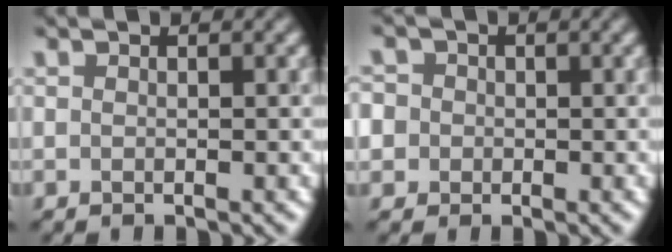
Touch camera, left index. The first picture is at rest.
{"total": 5.2, "force": [1.0, 4.7, 1.9], "torque": [-0.039, 0.038, -0.015]}